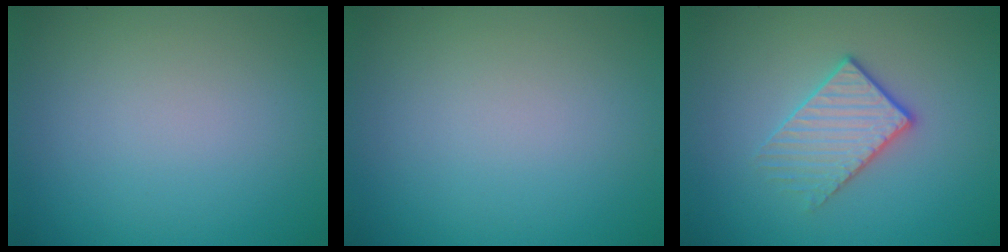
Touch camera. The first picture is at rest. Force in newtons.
{"total": 0.0}
{"total": 2.6, "press": 2.3, "slide": 1.2}